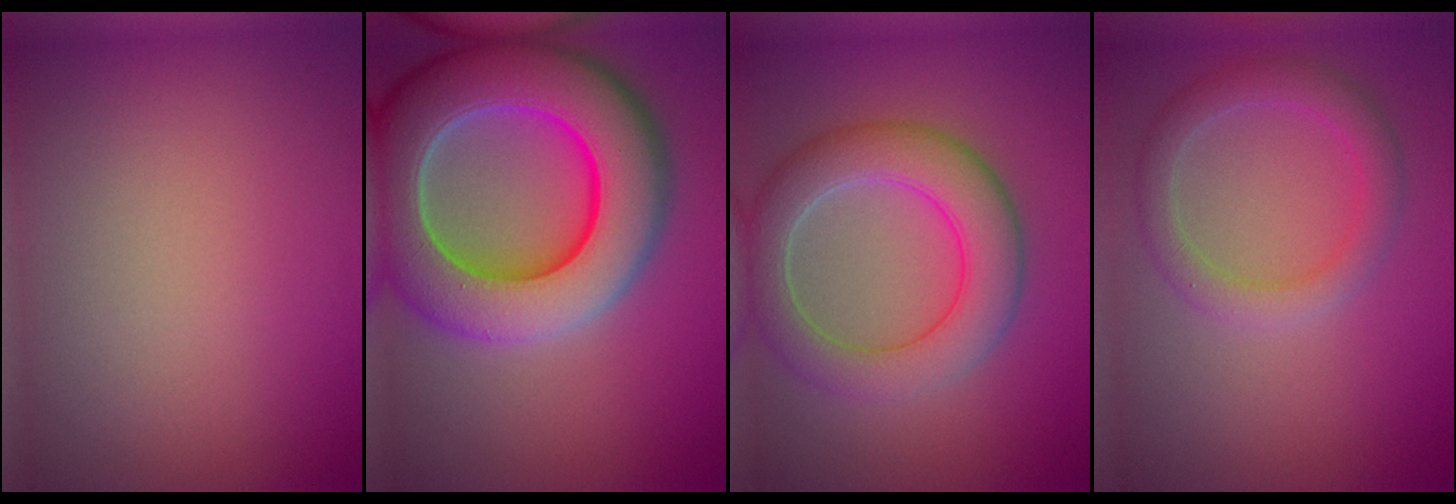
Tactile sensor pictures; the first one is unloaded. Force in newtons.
{"total": 13.2, "press": 13.2, "slide": 0.6}
{"total": 6.4, "press": 6.4, "slide": 0.7}
{"total": 3.1, "press": 3.1, "slide": 0.1}